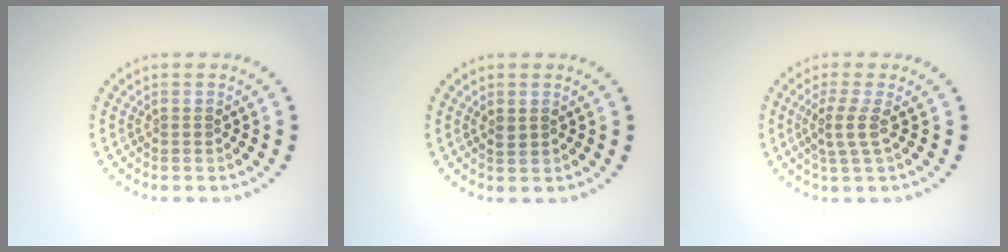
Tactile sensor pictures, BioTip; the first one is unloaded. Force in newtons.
{"total": 0.8, "press": 0.8, "slide": 0.2}
{"total": 2.1, "press": 1.6, "slide": 1.4}